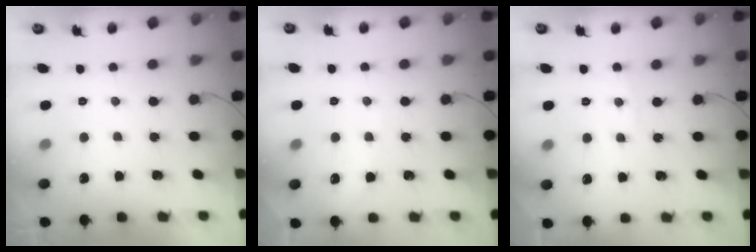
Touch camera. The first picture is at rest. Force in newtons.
{"total": 4.7, "press": 4.7, "slide": 0.7}
{"total": 2.8, "press": 2.8, "slide": 0.3}